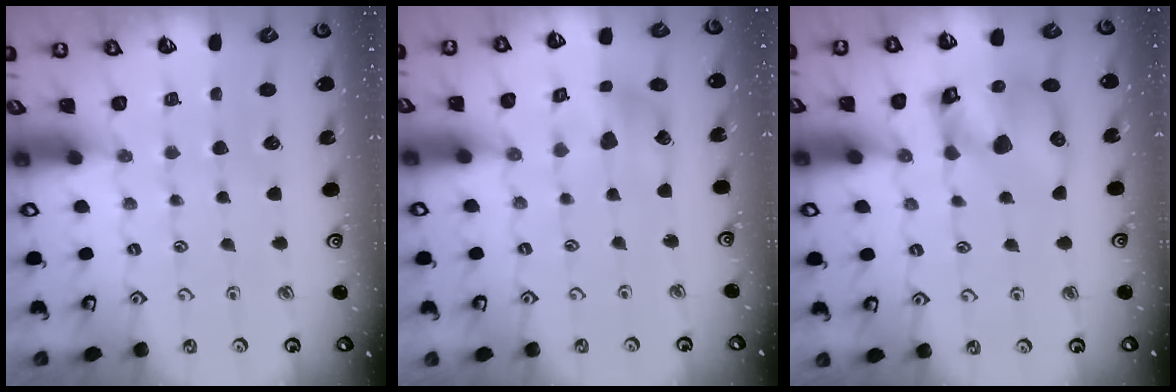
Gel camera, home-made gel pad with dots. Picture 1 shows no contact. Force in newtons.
{"total": 7.1, "press": 7.0, "slide": 0.9}
{"total": 14.2, "press": 14.0, "slide": 2.0}